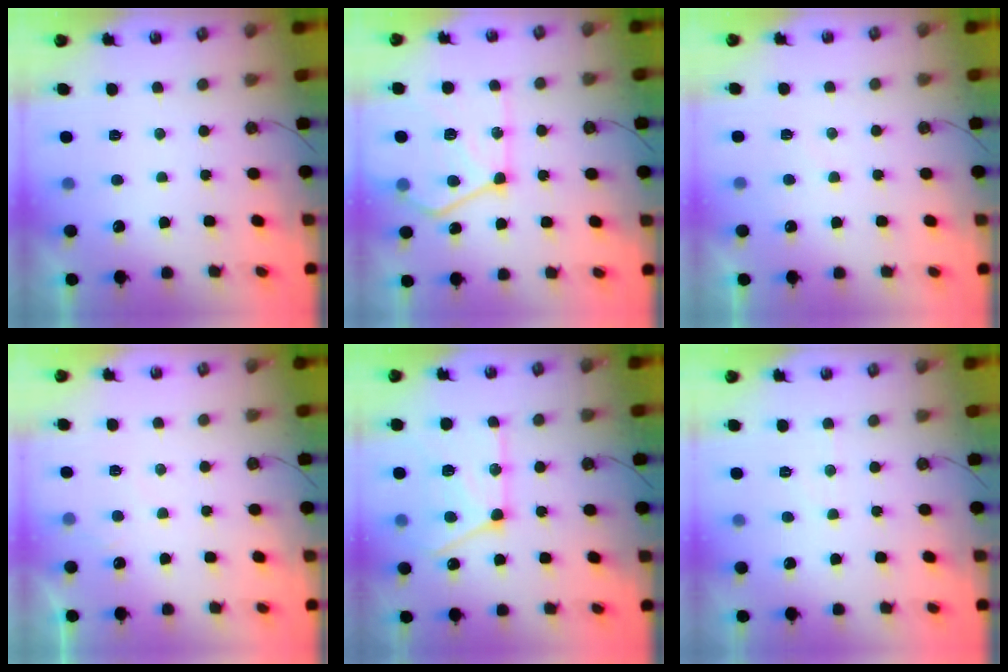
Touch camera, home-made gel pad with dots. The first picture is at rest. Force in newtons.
{"total": 18.3, "press": 18.2, "slide": 2.0}
{"total": 3.8, "press": 3.7, "slide": 0.4}
{"total": 4.6, "press": 4.5, "slide": 0.6}
{"total": 18.6, "press": 18.5, "slide": 1.6}
{"total": 3.4, "press": 3.4, "slide": 0.6}